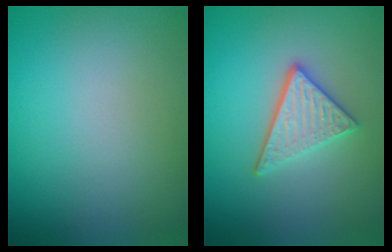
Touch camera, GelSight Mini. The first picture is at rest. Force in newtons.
{"total": 3.6, "press": 3.0, "slide": 2.0}